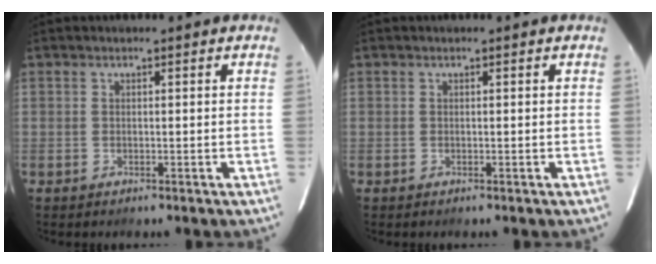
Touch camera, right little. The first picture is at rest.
{"total": 0.0}